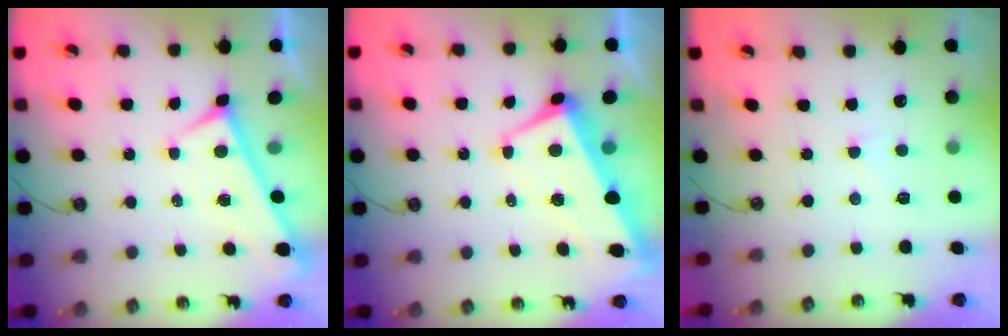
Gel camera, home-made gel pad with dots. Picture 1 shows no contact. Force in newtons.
{"total": 1.7, "press": 1.1, "slide": 1.3}
{"total": 1.5, "press": 1.4, "slide": 0.6}